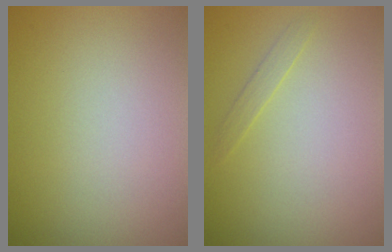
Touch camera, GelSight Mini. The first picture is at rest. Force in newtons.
{"total": 0.7, "press": 0.7, "slide": 0.0}